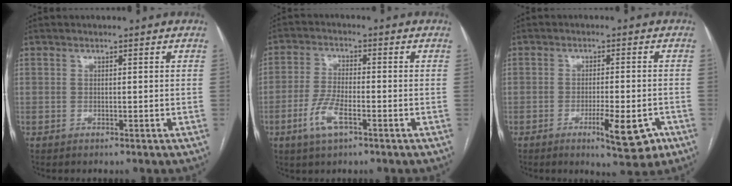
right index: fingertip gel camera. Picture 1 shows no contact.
{"total": 6.2, "force": [-2.9, 1.7, 5.2], "torque": [-0.113, -0.006, -0.055]}
{"total": 7.5, "force": [-3.5, 1.5, 6.4], "torque": [-0.092, -0.007, -0.044]}